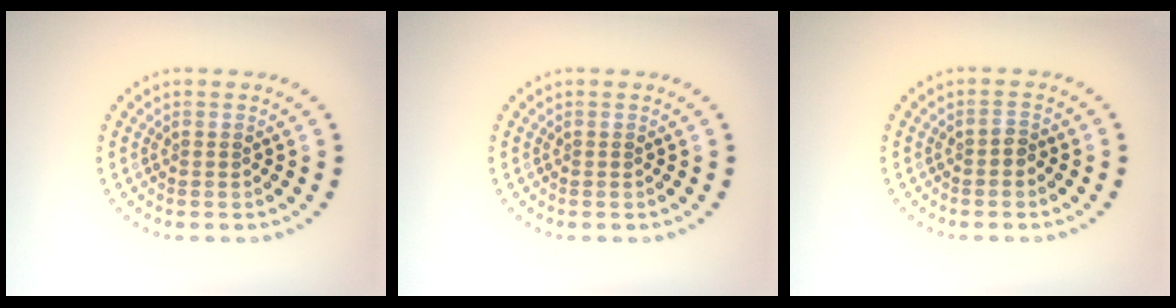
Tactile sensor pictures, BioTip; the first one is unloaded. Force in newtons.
{"total": 0.0}
{"total": 1.0, "press": 0.9, "slide": 0.4}